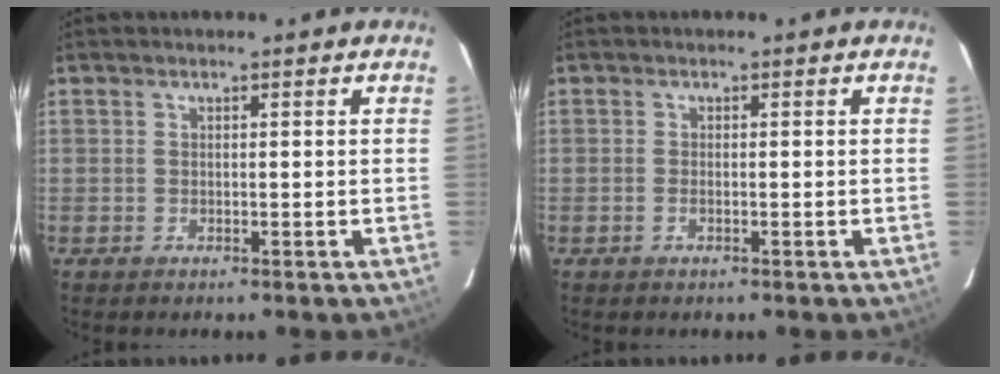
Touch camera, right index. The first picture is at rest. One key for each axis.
{"total": 0.9, "fx": -0.4, "fy": 0.3, "fz": 0.7, "tx": -0.014, "ty": 0.001, "tz": -0.008}